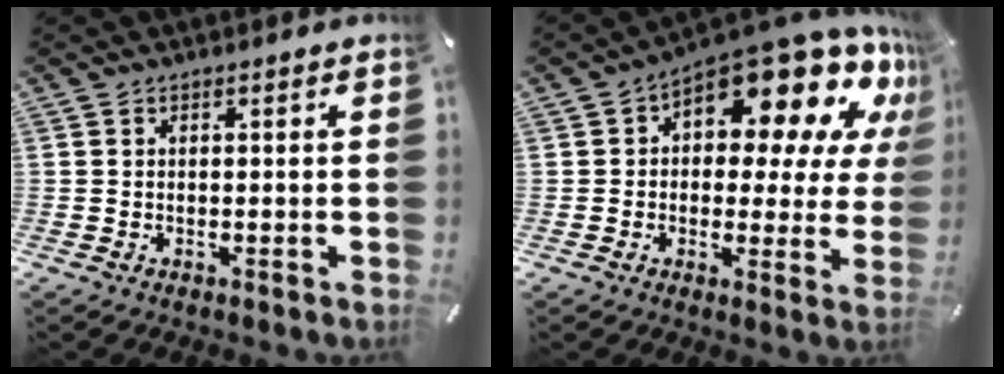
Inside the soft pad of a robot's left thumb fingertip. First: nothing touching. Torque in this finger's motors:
{"motor_torque": [1.71, 1.71, 1.80, -0.97, 0.32]}